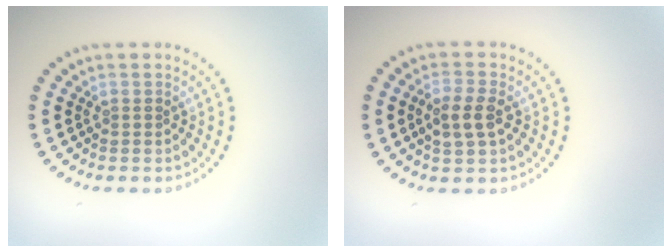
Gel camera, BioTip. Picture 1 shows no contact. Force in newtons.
{"total": 2.8, "press": 2.8, "slide": 0.6}